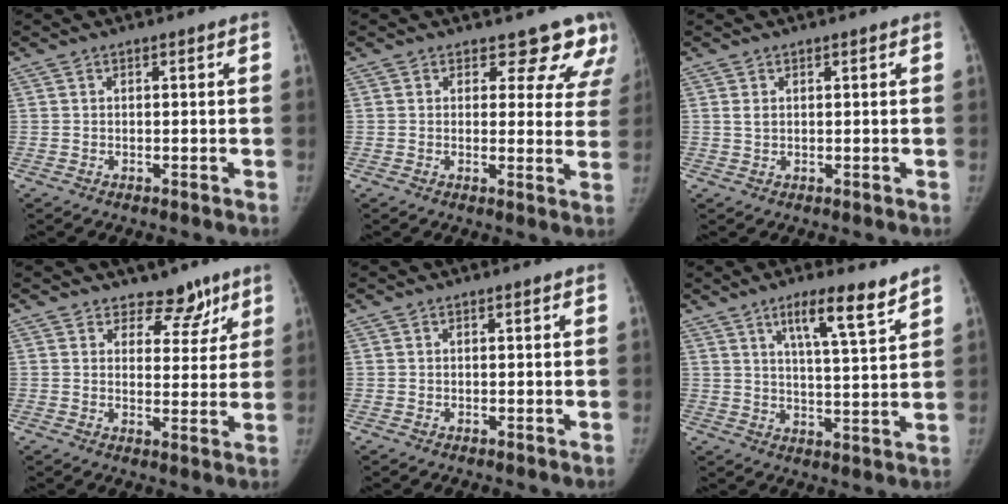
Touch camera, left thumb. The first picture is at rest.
{"total": 9.5, "force": [8.1, 4.6, 1.7], "torque": [0.038, -0.043, 0.062]}
{"total": 1.2, "force": [0.5, 0.9, 0.7], "torque": [-0.005, -0.002, 0.011]}
{"total": 6.3, "force": [4.7, 3.9, 1.4], "torque": [0.024, -0.028, 0.064]}
{"total": 0.0}
{"total": 9.3, "force": [6.1, 1.2, 6.9], "torque": [-0.105, -0.038, 0.100]}